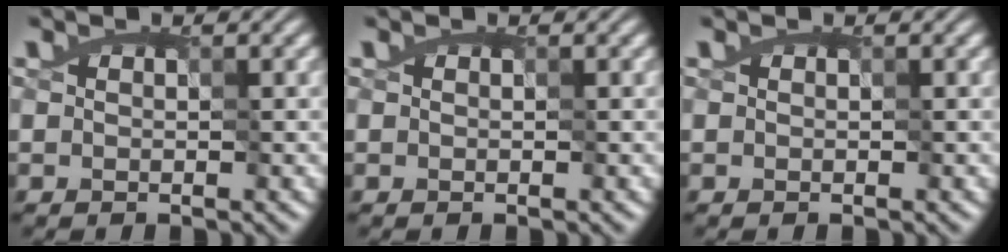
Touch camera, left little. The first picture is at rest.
{"total": 0.0}
{"total": 0.0}